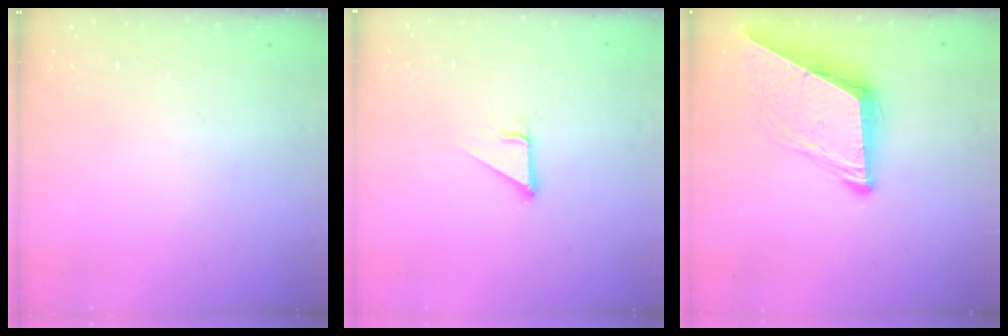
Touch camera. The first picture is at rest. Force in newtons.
{"total": 2.7, "press": 2.7, "slide": 0.0}
{"total": 9.4, "press": 9.3, "slide": 1.1}